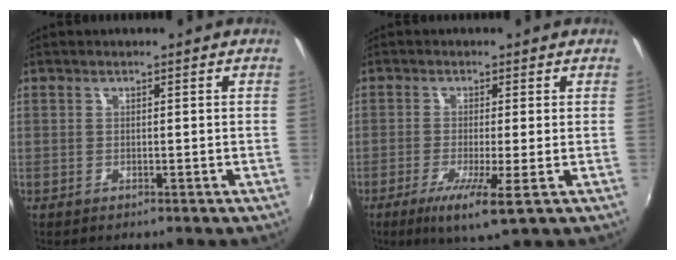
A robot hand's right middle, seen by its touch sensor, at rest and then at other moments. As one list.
[{"total": 6.5, "force": [-2.5, -0.2, 6.0], "torque": [-0.126, -0.021, -0.047]}]